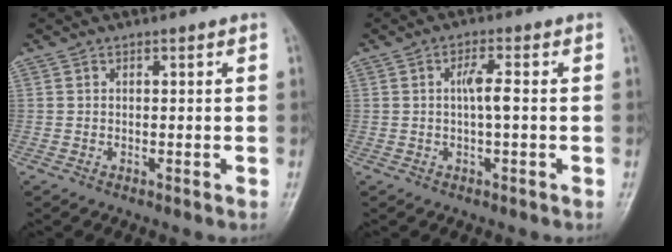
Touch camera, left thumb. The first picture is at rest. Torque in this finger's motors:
{"motor_torque": [0.12, 0.07, 0.60, 0.10, 0.06]}